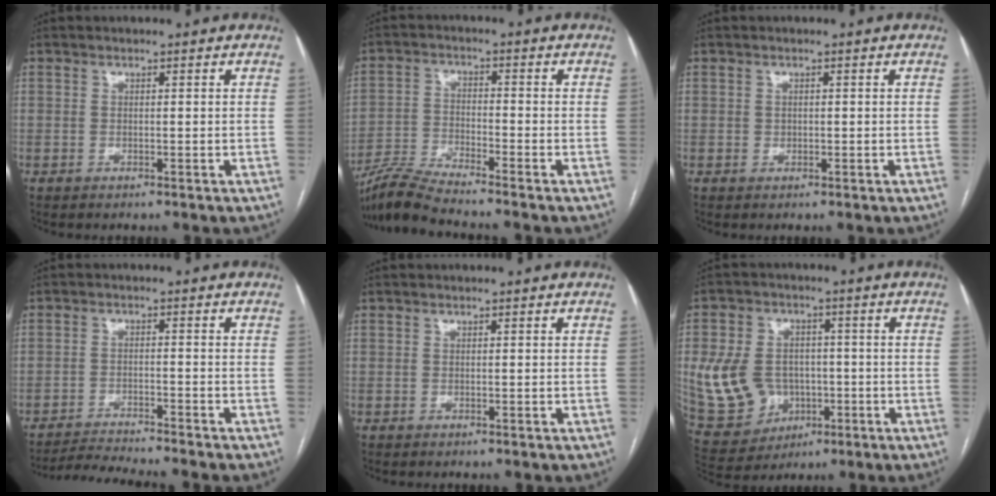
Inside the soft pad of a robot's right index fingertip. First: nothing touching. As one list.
[{"total": 7.3, "force": [-6.7, -1.0, 2.7], "torque": [-0.062, -0.023, -0.133]}, {"total": 0.8, "force": [0.0, 0.8, 0.3], "torque": [-0.004, 0.001, 0.002]}, {"total": 6.8, "force": [-6.4, -1.5, 1.6], "torque": [-0.023, -0.016, -0.110]}, {"total": 0.0}, {"total": 13.0, "force": [-1.5, 10.5, 7.4], "torque": [-0.175, 0.018, -0.003]}]